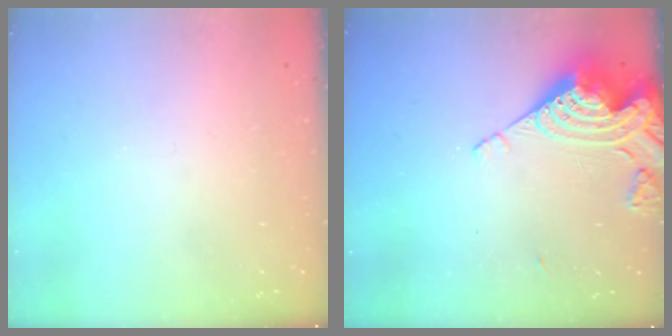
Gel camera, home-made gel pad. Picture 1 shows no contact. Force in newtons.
{"total": 14.8, "press": 14.7, "slide": 1.7}